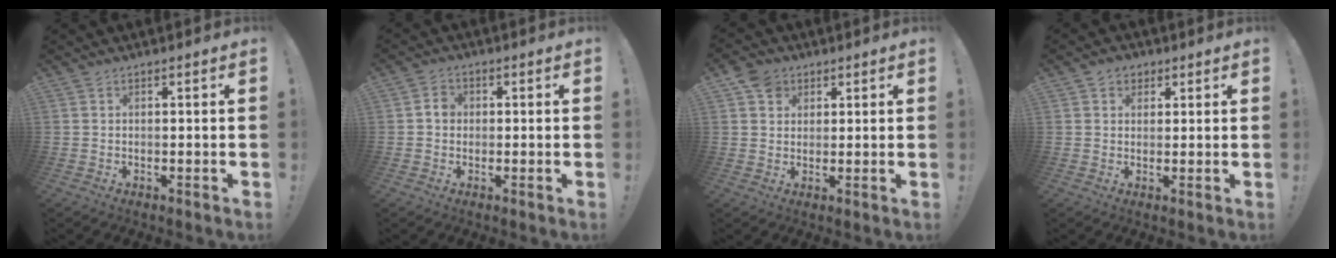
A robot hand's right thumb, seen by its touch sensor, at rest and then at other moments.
{"total": 3.4, "force": [-0.3, 2.8, 1.8], "torque": [-0.022, 0.008, -0.007]}
{"total": 6.1, "force": [3.1, 5.0, 1.8], "torque": [-0.018, -0.013, 0.060]}
{"total": 3.8, "force": [1.6, 3.2, 1.1], "torque": [-0.009, -0.003, 0.029]}